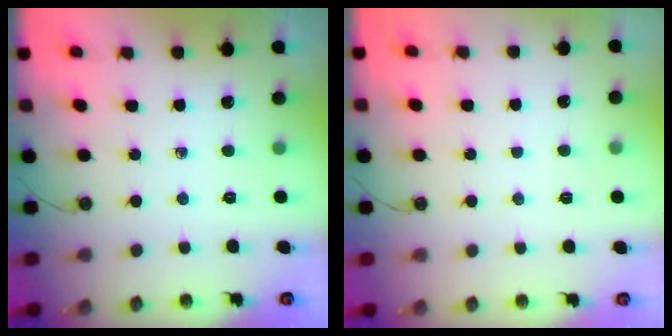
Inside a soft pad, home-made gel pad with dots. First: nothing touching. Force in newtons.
{"total": 1.1, "press": 1.1, "slide": 0.1}